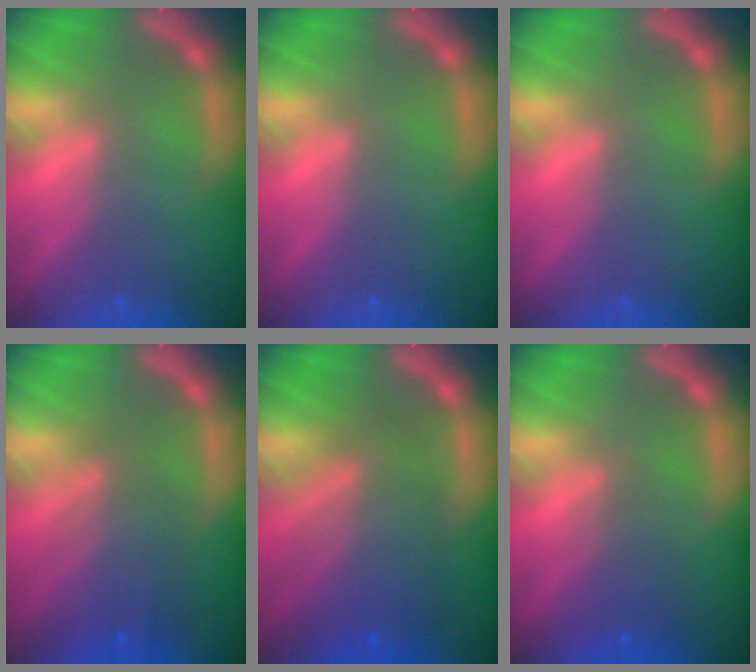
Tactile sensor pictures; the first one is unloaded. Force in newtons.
{"total": 0.0}
{"total": 0.0}
{"total": 5.0}
{"total": 7.5}
{"total": 2.5}